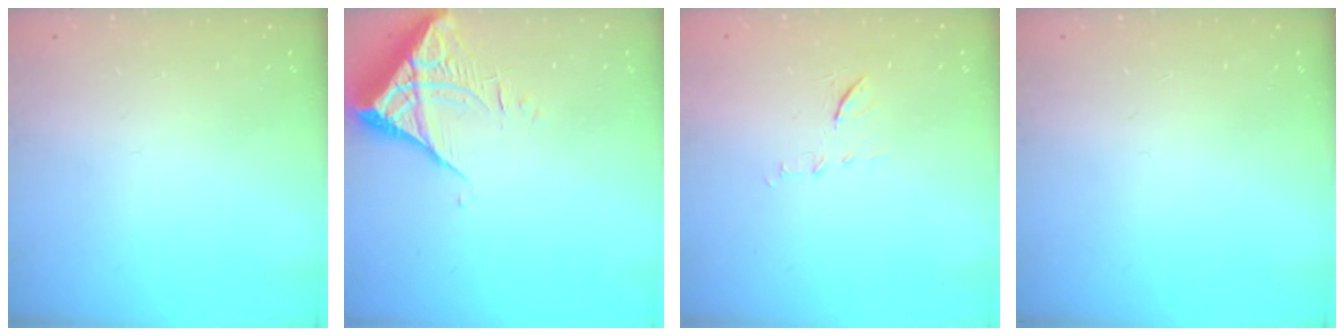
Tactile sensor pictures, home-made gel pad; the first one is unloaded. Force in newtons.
{"total": 6.6, "press": 6.6, "slide": 0.8}
{"total": 6.1, "press": 5.9, "slide": 1.5}
{"total": 0.0}